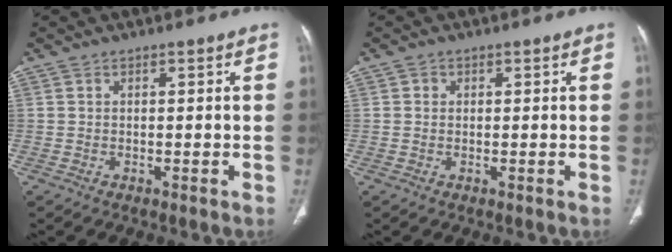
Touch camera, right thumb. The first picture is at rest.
{"total": 0.9, "force": [0.2, 0.8, 0.2], "torque": [0.002, 0.002, 0.002]}